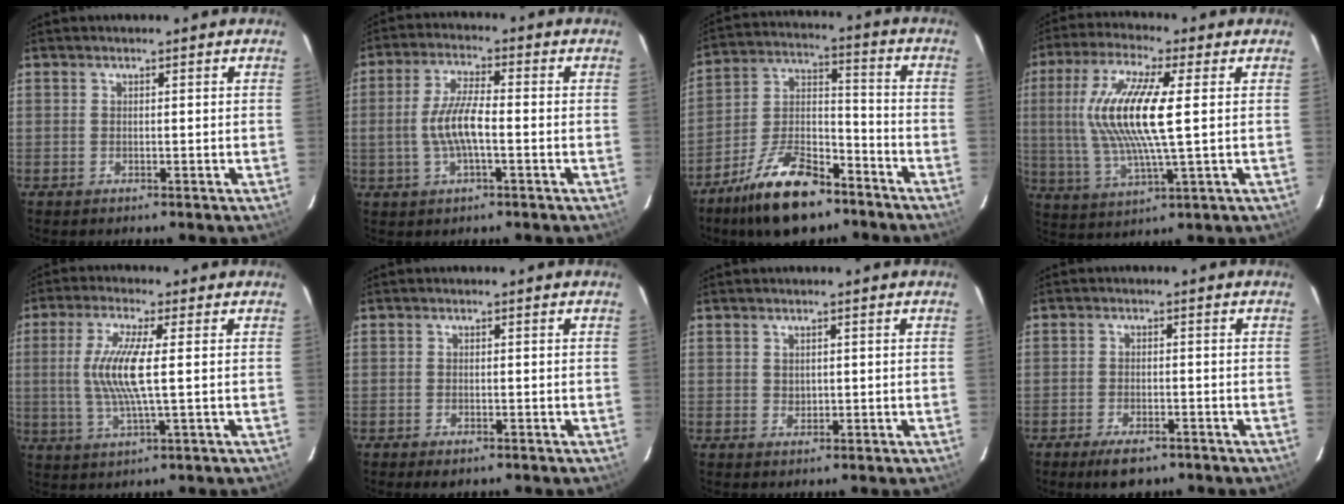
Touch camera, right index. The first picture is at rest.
{"total": 7.7, "force": [-1.4, 2.1, 7.3], "torque": [-0.148, 0.003, -0.026]}
{"total": 16.7, "force": [-11.3, 7.1, 10.0], "torque": [-0.200, 0.009, -0.196]}
{"total": 15.3, "force": [1.9, 2.8, 15.0], "torque": [-0.295, 0.000, 0.038]}
{"total": 9.3, "force": [0.4, 1.3, 9.2], "torque": [-0.183, -0.003, 0.008]}
{"total": 1.9, "force": [-1.4, 0.8, 1.0], "torque": [-0.025, -0.004, -0.025]}
{"total": 1.2, "force": [0.3, 1.1, 0.3], "torque": [-0.001, 0.001, 0.009]}
{"total": 5.9, "force": [-4.3, 2.3, 3.3], "torque": [-0.074, -0.007, -0.067]}